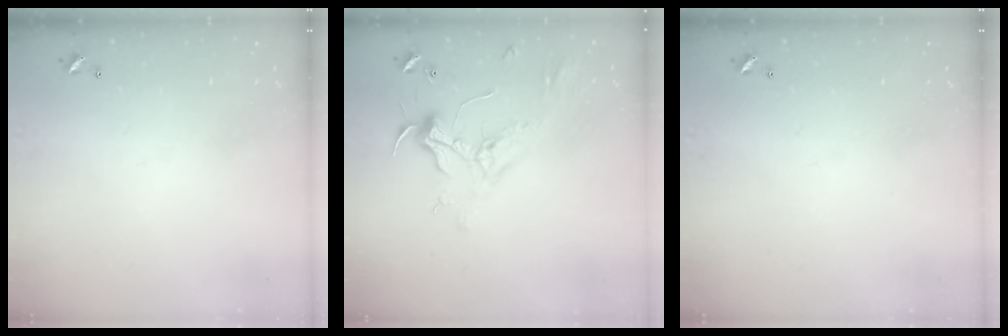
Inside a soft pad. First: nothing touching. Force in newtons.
{"total": 2.4, "press": 2.3, "slide": 0.8}
{"total": 0.0}